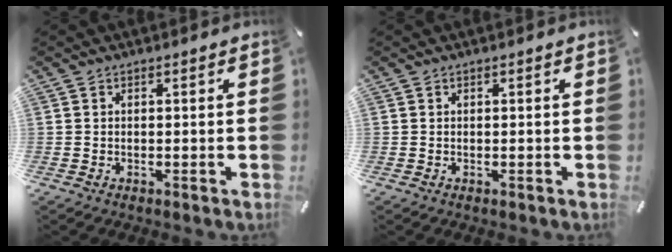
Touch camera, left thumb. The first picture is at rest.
{"total": 0.0}